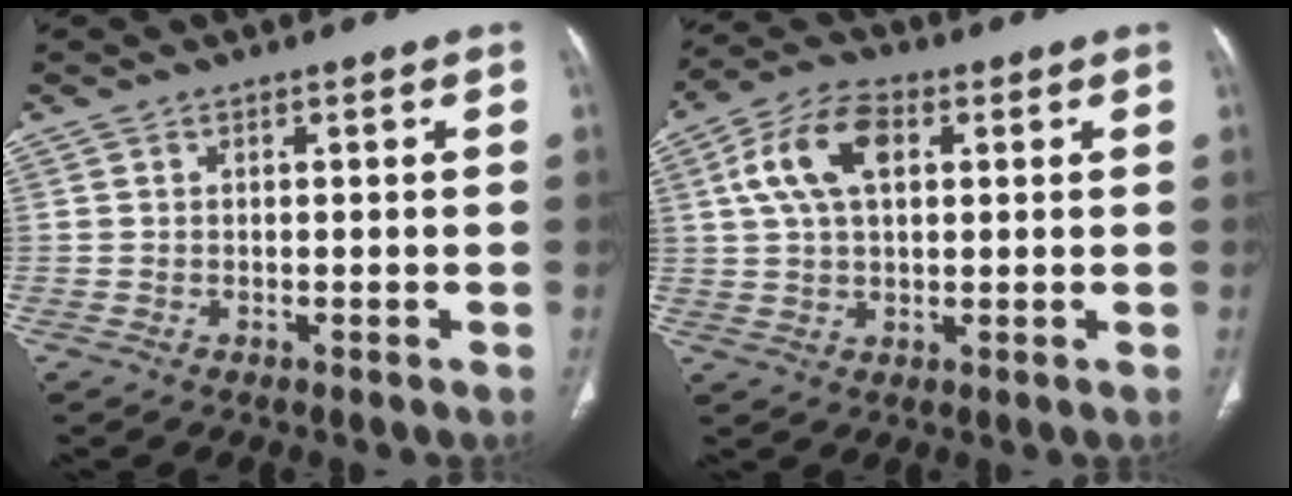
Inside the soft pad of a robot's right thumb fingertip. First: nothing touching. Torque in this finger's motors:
{"motor_torque": [-0.02, 0.21, 0.48, -0.29, 0.13]}